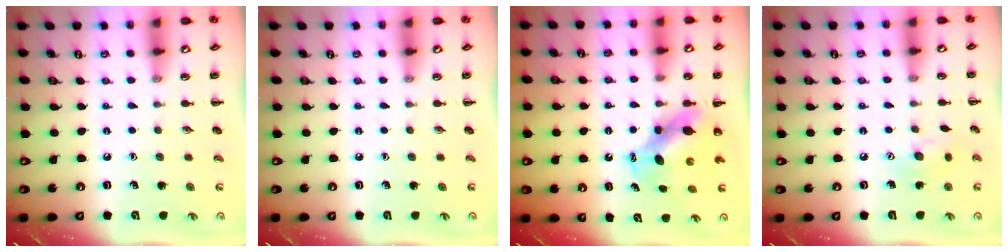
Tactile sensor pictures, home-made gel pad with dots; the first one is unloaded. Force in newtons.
{"total": 0.0}
{"total": 7.4, "press": 7.3, "slide": 1.4}
{"total": 7.4, "press": 7.3, "slide": 1.1}